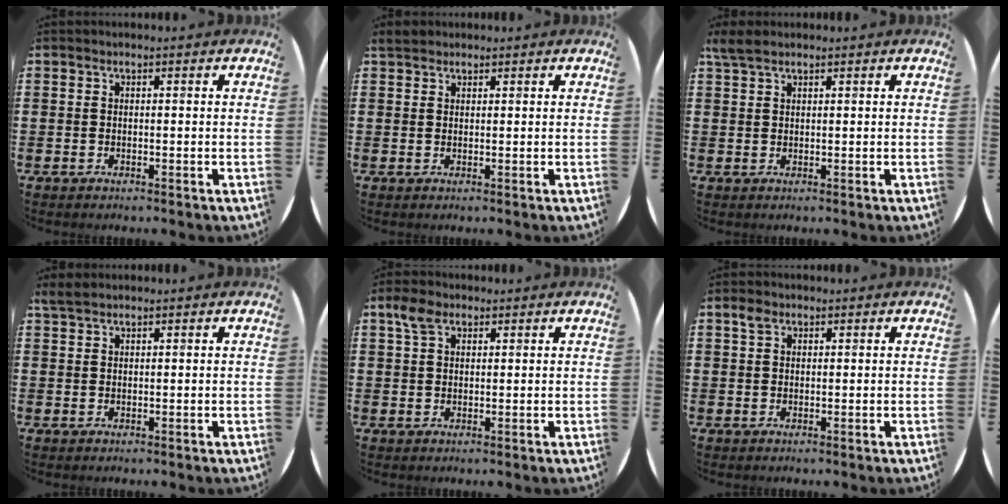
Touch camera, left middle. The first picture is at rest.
{"total": 1.7, "force": [1.5, 0.7, 0.3], "torque": [-0.002, 0.001, 0.028]}
{"total": 2.3, "force": [1.9, 0.7, 1.2], "torque": [-0.019, 0.001, 0.033]}
{"total": 1.6, "force": [1.5, 0.3, 0.4], "torque": [-0.012, 0.004, 0.028]}
{"total": 3.0, "force": [2.0, 1.7, 1.4], "torque": [-0.024, 0.003, 0.037]}
{"total": 1.5, "force": [1.0, 1.0, 0.6], "torque": [0.001, -0.001, 0.015]}